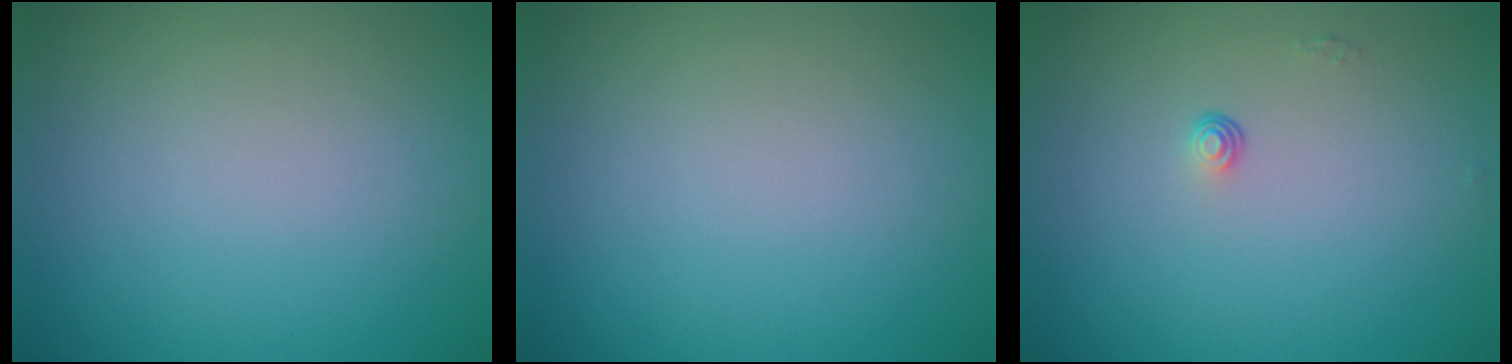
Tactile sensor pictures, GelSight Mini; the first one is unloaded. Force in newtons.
{"total": 0.0}
{"total": 0.6, "press": 0.4, "slide": 0.5}